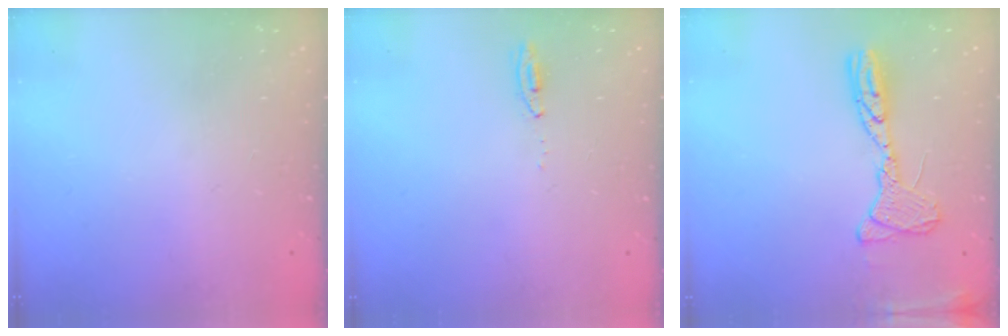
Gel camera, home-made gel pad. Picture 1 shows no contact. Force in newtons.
{"total": 3.4, "press": 2.9, "slide": 1.7}
{"total": 13.8, "press": 13.7, "slide": 1.3}